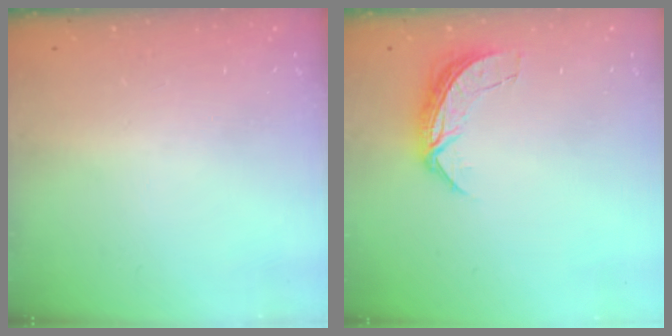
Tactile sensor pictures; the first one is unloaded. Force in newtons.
{"total": 6.9, "press": 6.8, "slide": 0.5}